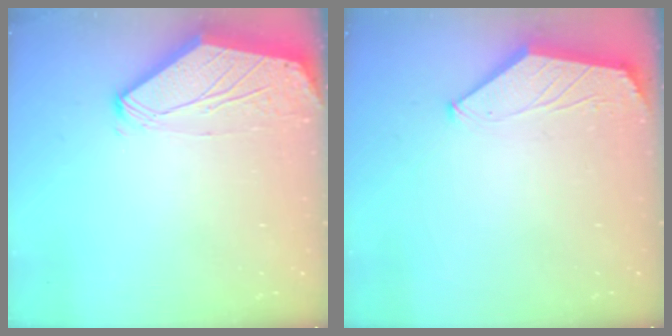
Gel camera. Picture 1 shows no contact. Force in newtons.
{"total": 1.7, "press": 1.6, "slide": 0.3}